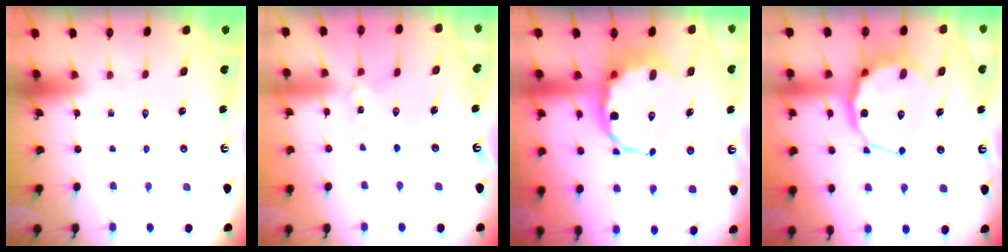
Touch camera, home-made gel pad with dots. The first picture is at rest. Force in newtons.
{"total": 1.4, "press": 1.3, "slide": 0.2}
{"total": 11.0, "press": 10.6, "slide": 2.7}
{"total": 10.1, "press": 9.5, "slide": 3.4}